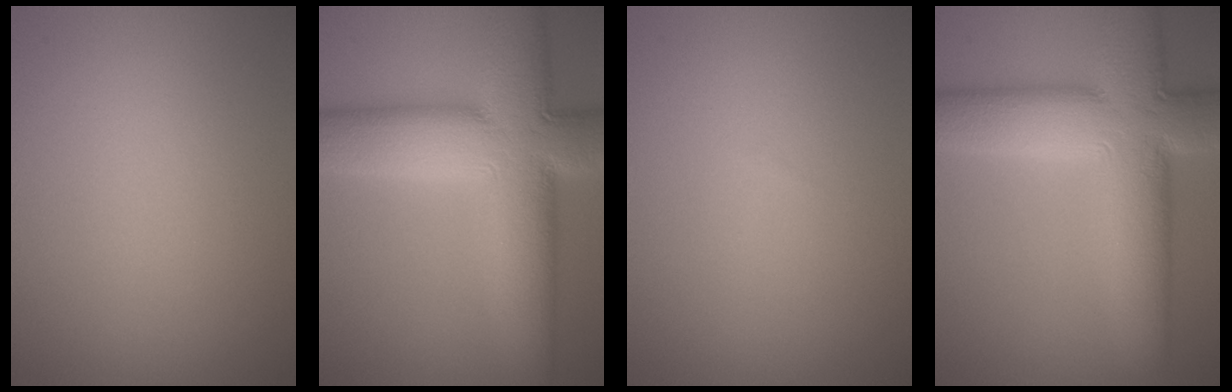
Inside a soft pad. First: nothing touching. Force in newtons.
{"total": 13.4, "press": 13.4, "slide": 0.9}
{"total": 0.0}
{"total": 12.0, "press": 12.0, "slide": 1.0}